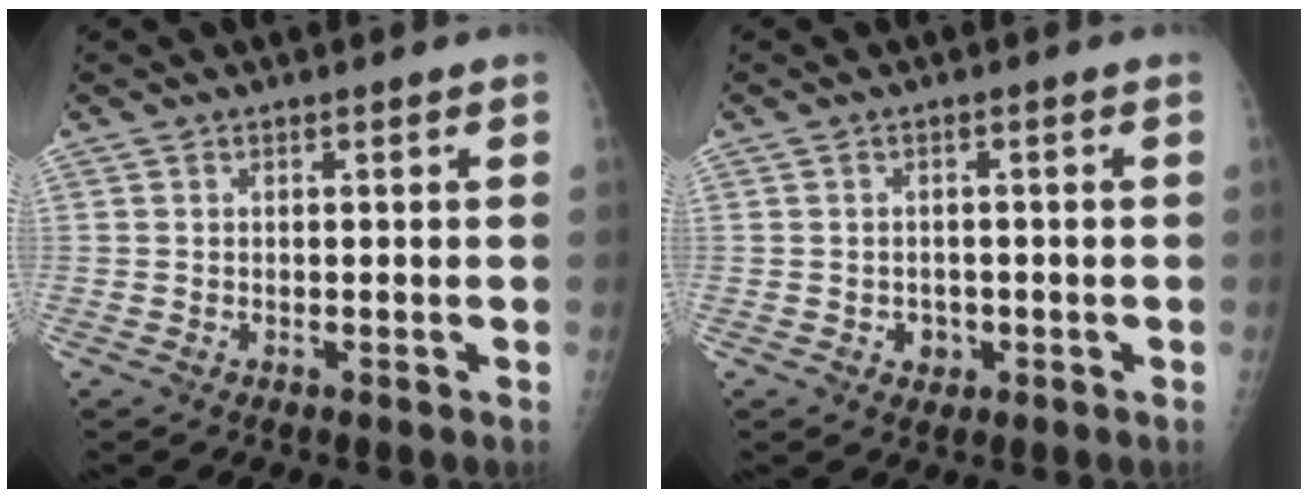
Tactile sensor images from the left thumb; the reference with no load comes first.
{"total": 2.4, "force": [-0.8, 2.1, 0.9], "torque": [0.000, 0.005, -0.006]}